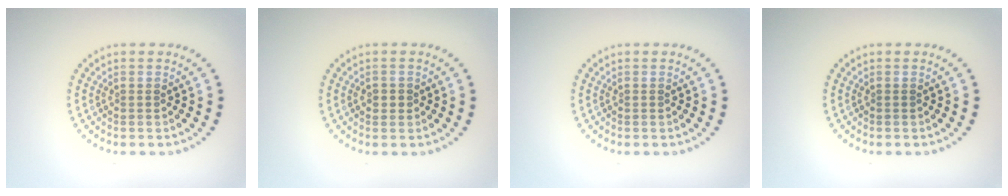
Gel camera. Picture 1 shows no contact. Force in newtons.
{"total": 1.2, "press": 1.1, "slide": 0.3}
{"total": 0.0}
{"total": 0.0}